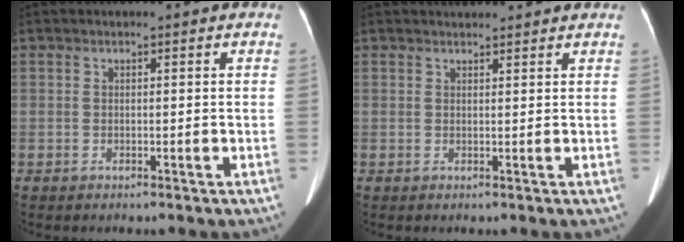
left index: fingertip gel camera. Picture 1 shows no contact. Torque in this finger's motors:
{"motor_torque": [0.60, -1.54, 0.02, 0.01]}